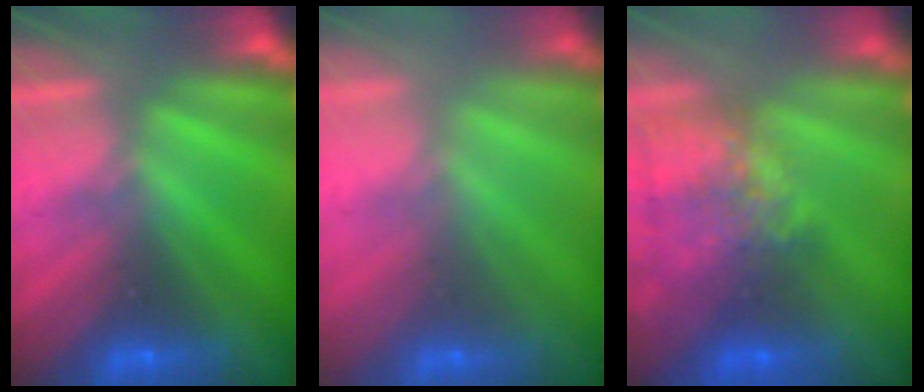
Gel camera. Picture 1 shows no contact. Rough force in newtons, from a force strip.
{"total": 2.5}
{"total": 9.3}